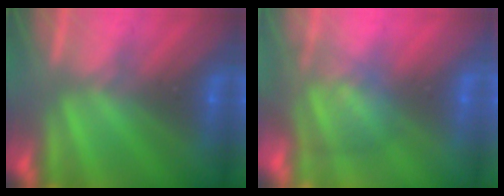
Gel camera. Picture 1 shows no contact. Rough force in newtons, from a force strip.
{"total": 3.8}